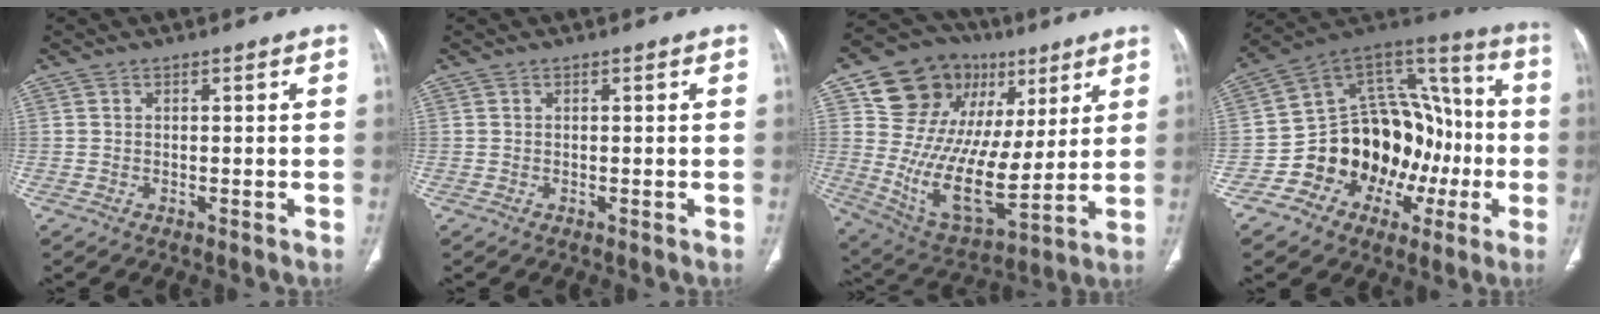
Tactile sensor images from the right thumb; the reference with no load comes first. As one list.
[{"total": 0.0}, {"total": 23.6, "force": [9.5, 17.0, 13.2], "torque": [-0.185, -0.013, 0.184]}, {"total": 23.4, "force": [-5.5, 17.8, 14.1], "torque": [-0.139, 0.097, -0.073]}]